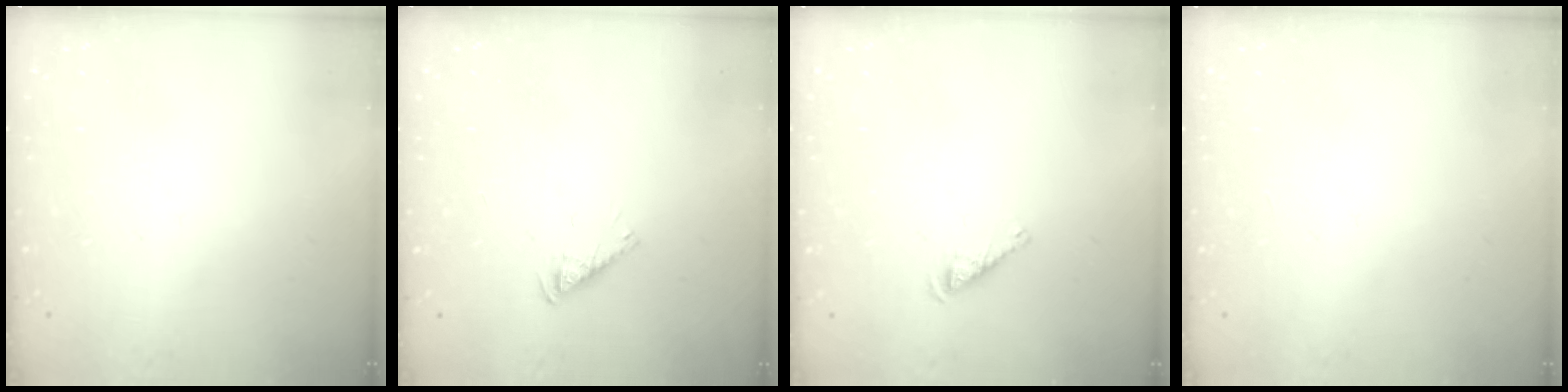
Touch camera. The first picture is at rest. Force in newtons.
{"total": 2.5, "press": 2.5, "slide": 0.0}
{"total": 2.8, "press": 2.8, "slide": 0.5}
{"total": 0.0}